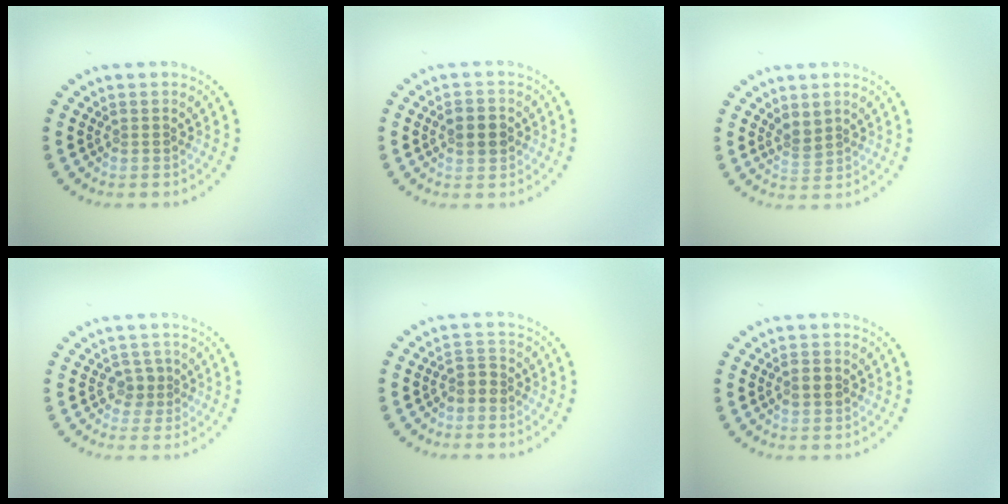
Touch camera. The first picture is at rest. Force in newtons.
{"total": 2.3, "press": 2.3, "slide": 0.2}
{"total": 1.5, "press": 1.2, "slide": 0.9}
{"total": 1.6, "press": 1.3, "slide": 1.0}
{"total": 1.7, "press": 1.5, "slide": 0.9}
{"total": 1.2, "press": 1.2, "slide": 0.2}